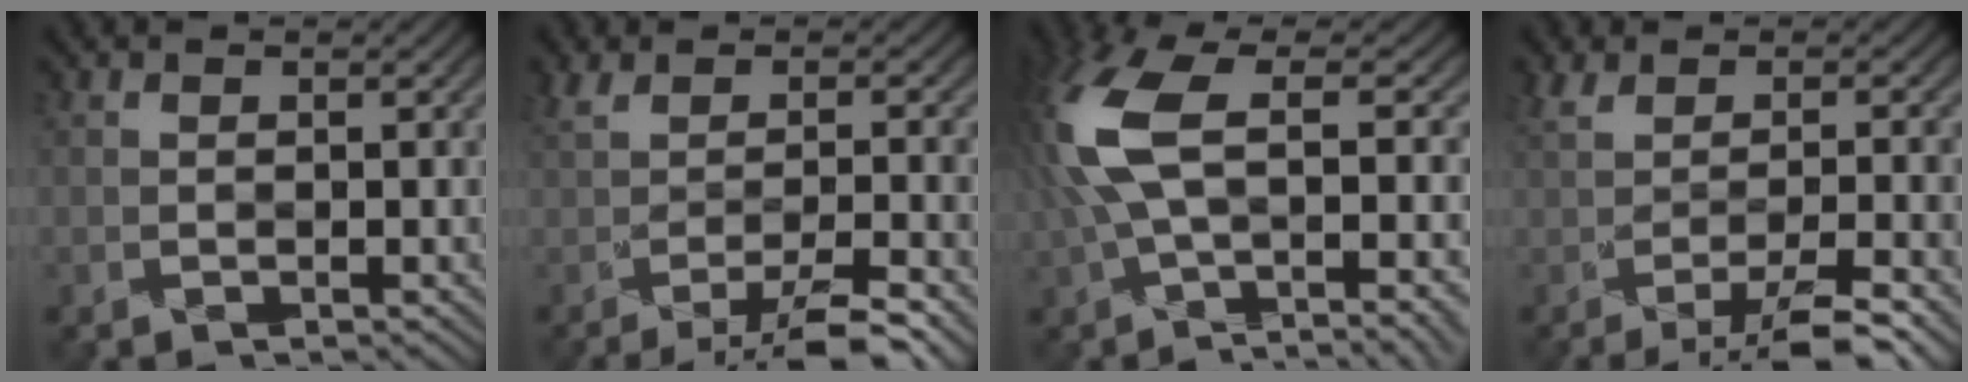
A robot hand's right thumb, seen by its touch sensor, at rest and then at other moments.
{"total": 6.0, "force": [-3.2, 0.7, 5.1], "torque": [-0.073, 0.011, -0.061]}
{"total": 13.6, "force": [-0.1, 4.6, 12.7], "torque": [-0.293, 0.014, 0.003]}
{"total": 5.5, "force": [-2.7, 0.5, 4.7], "torque": [-0.070, 0.011, -0.052]}